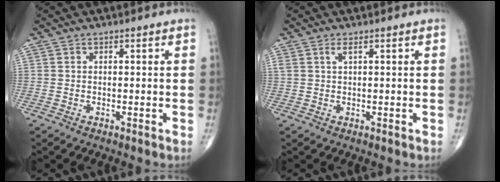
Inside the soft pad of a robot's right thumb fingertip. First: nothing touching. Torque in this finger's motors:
{"motor_torque": [-0.05, -0.01, 0.35, 0.28, 0.01]}